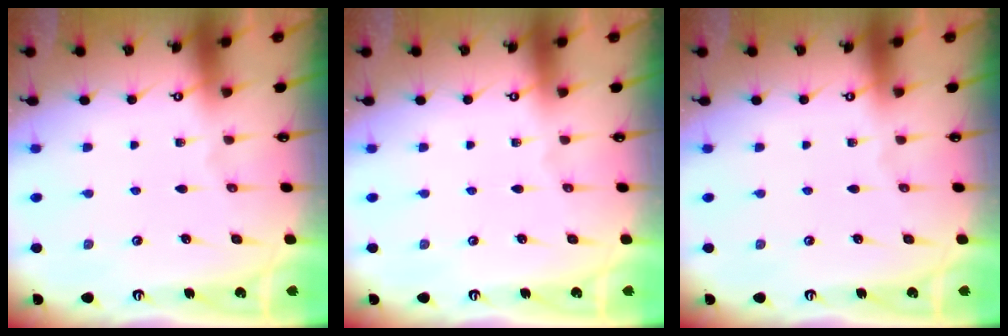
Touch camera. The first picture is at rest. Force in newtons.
{"total": 0.0}
{"total": 0.0}